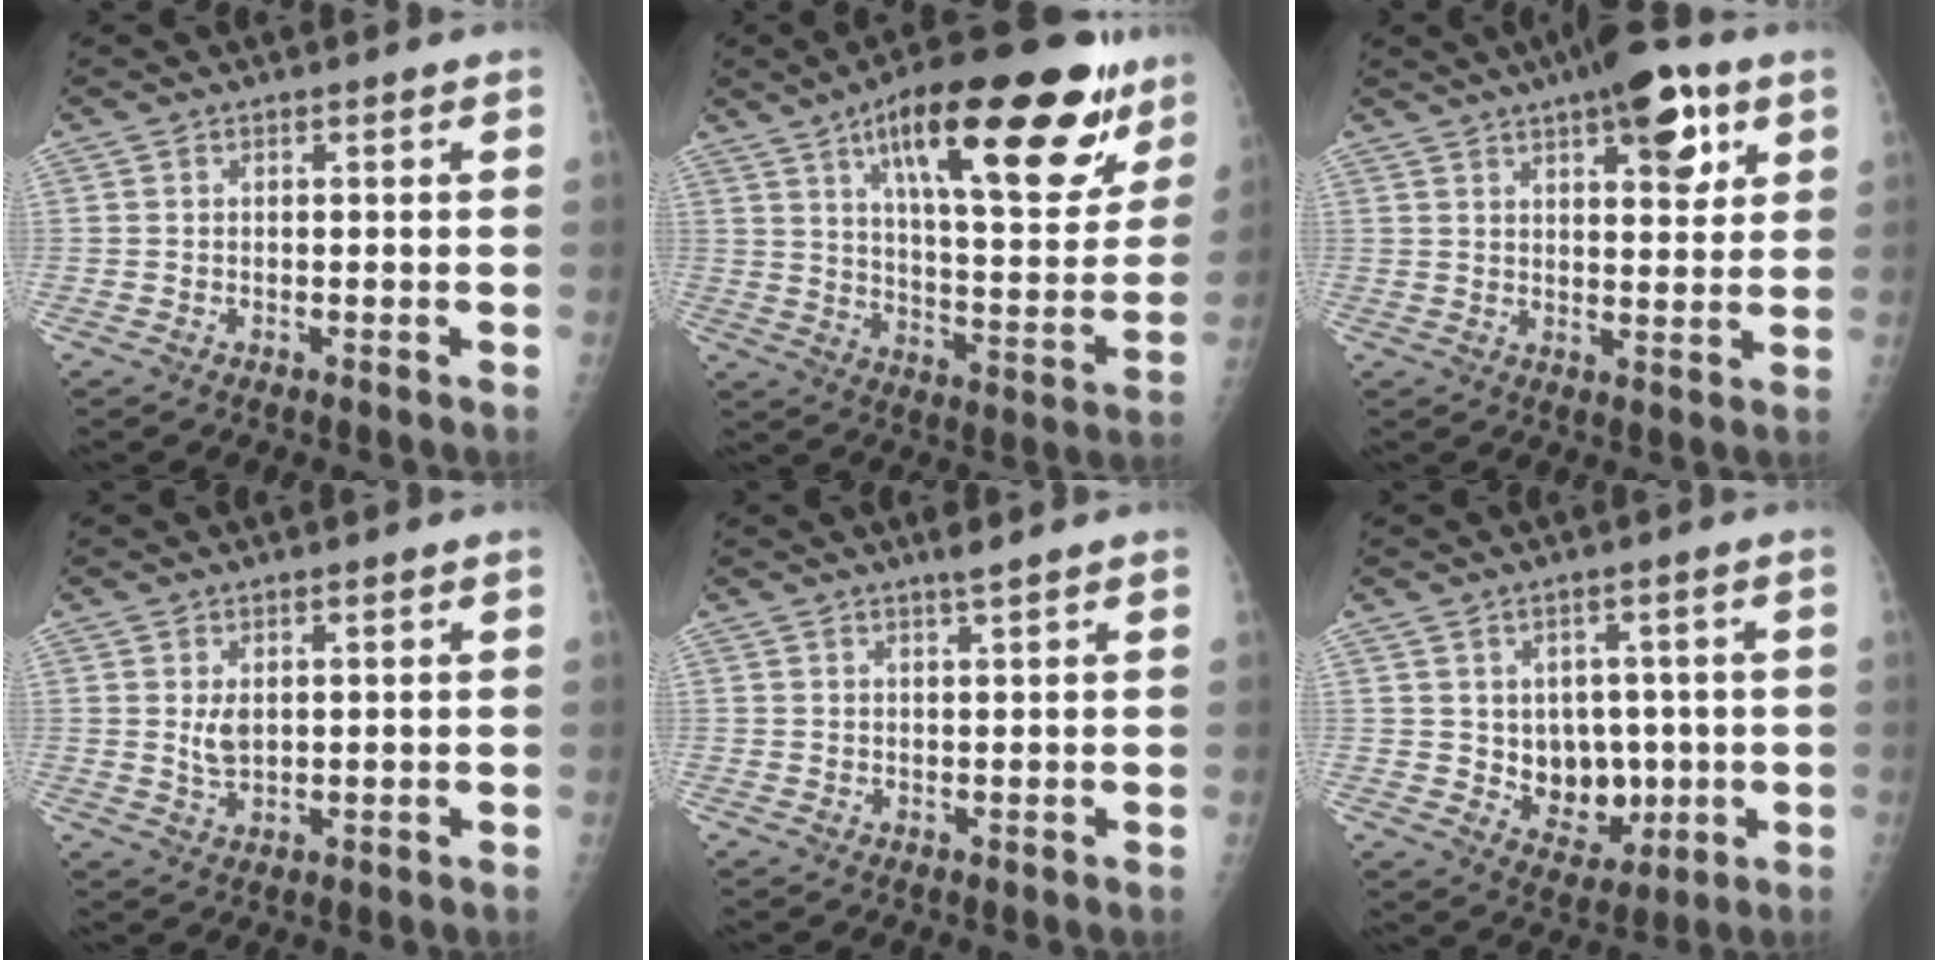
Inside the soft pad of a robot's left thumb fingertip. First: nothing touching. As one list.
[{"total": 28.7, "force": [15.6, 9.7, 22.0], "torque": [-0.285, -0.037, 0.238]}, {"total": 11.8, "force": [6.2, 4.2, 9.1], "torque": [-0.103, -0.019, 0.084]}, {"total": 3.3, "force": [1.1, 1.7, 2.6], "torque": [-0.045, -0.012, 0.026]}, {"total": 1.7, "force": [1.4, -0.1, 1.1], "torque": [-0.018, -0.008, 0.024]}, {"total": 9.0, "force": [0.0, 7.0, 5.6], "torque": [-0.038, -0.009, 0.020]}]